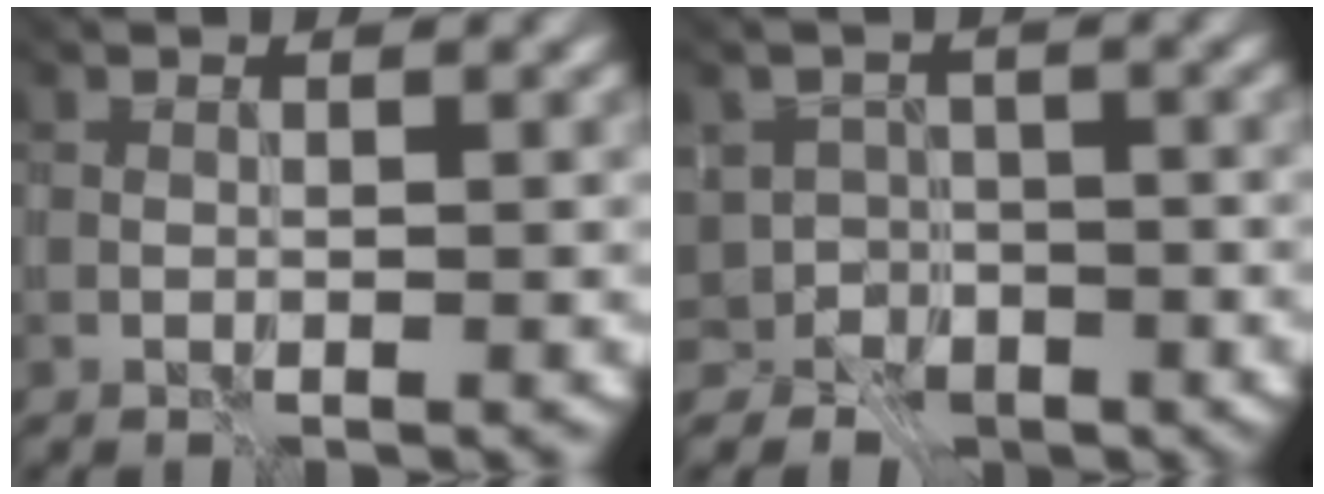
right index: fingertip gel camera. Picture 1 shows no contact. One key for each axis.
{"total": 5.6, "fx": -3.1, "fy": 4.6, "fz": 0.3, "tx": 0.024, "ty": -0.006, "tz": -0.052}